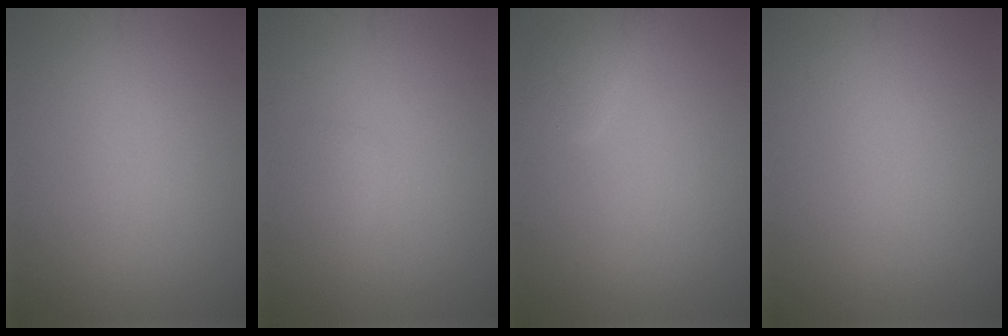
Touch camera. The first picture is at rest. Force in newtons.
{"total": 0.8, "press": 0.8, "slide": 0.0}
{"total": 1.5, "press": 1.5, "slide": 0.2}
{"total": 0.0}